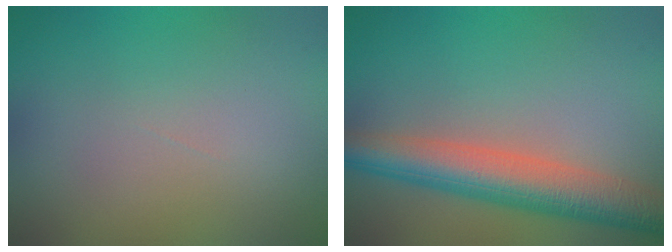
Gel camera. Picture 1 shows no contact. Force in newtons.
{"total": 7.0, "press": 7.0, "slide": 0.3}